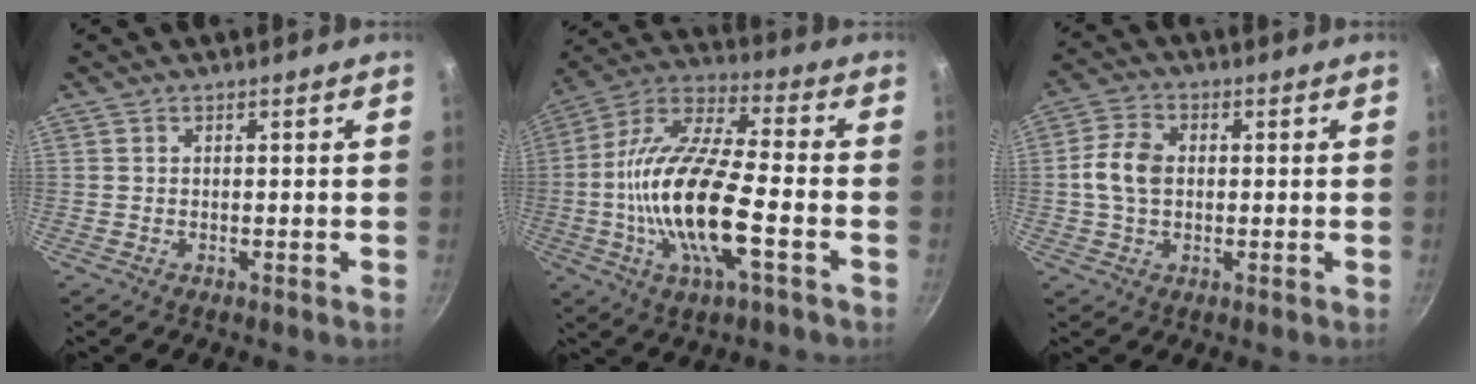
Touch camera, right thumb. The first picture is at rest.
{"total": 20.2, "force": [-4.4, 6.7, 18.5], "torque": [-0.362, 0.030, -0.100]}
{"total": 7.0, "force": [0.1, 4.9, 5.0], "torque": [-0.092, 0.016, -0.005]}